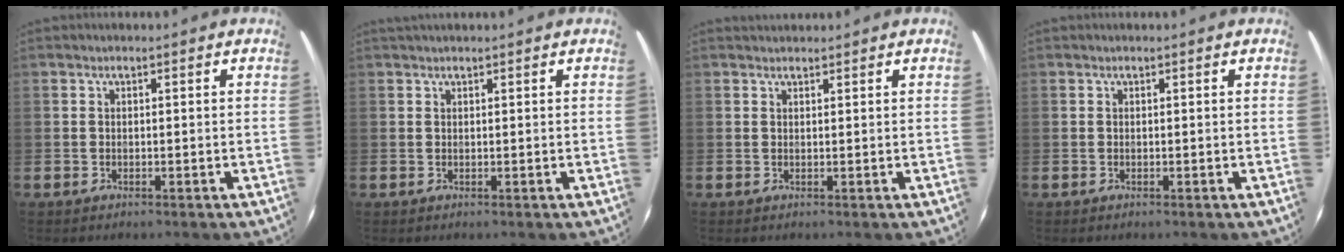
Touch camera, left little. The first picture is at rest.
{"total": 0.6, "force": [0.5, 0.0, 0.1], "torque": [-0.003, 0.000, 0.011]}
{"total": 0.9, "force": [0.9, 0.3, -0.1], "torque": [0.010, -0.001, 0.016]}
{"total": 0.0}